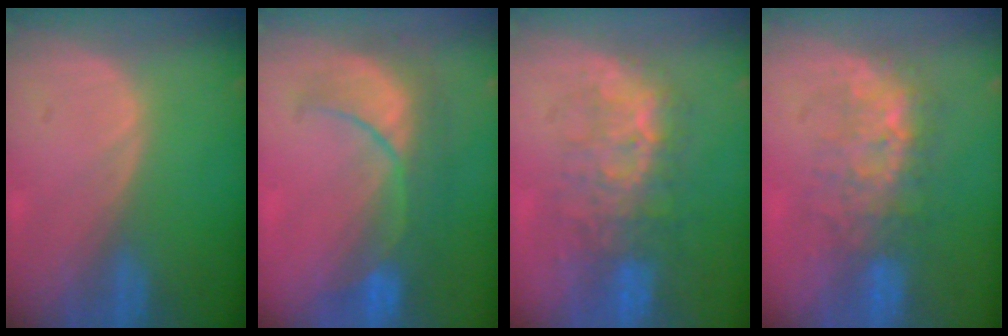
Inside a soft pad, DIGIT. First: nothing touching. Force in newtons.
{"total": 8.2, "press": 8.2, "slide": 0.8}
{"total": 8.7, "press": 8.1, "slide": 3.1}
{"total": 7.7, "press": 7.3, "slide": 2.3}